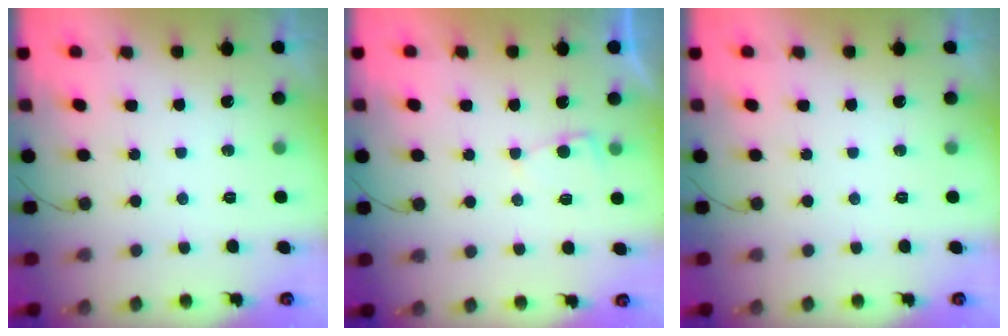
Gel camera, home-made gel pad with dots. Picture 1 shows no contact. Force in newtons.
{"total": 2.1, "press": 2.1, "slide": 0.3}
{"total": 0.0}